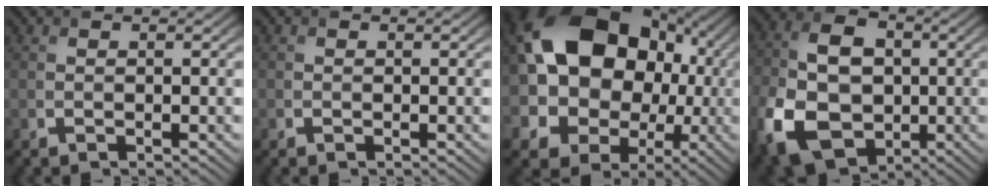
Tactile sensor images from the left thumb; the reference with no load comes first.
{"total": 0.0}
{"total": 23.0, "force": [3.8, 18.4, 13.1], "torque": [-0.300, 0.022, 0.069]}
{"total": 15.2, "force": [-3.7, 11.0, 9.9], "torque": [-0.235, -0.021, -0.075]}